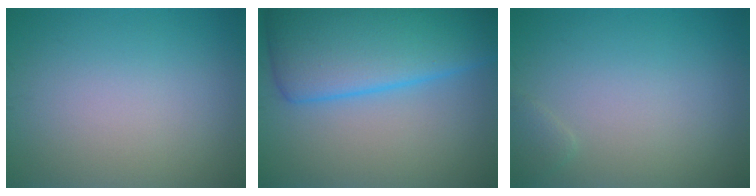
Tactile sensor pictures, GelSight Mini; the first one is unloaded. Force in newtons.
{"total": 11.0, "press": 10.9, "slide": 0.4}
{"total": 0.8, "press": 0.8, "slide": 0.0}